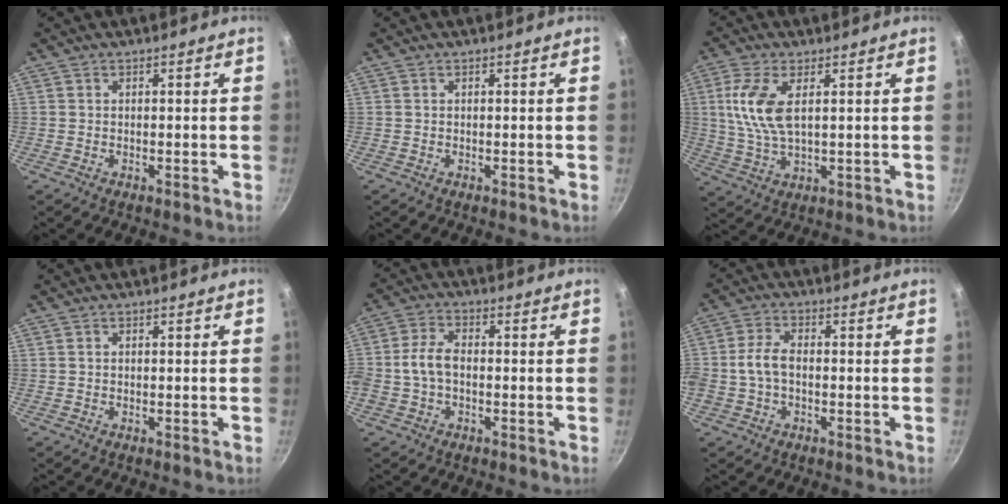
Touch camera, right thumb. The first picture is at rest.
{"total": 0.0}
{"total": 9.3, "force": [2.1, 4.1, 8.1], "torque": [-0.172, -0.001, 0.044]}
{"total": 0.0}
{"total": 6.0, "force": [-1.0, 3.8, 4.5], "torque": [-0.088, 0.025, -0.027]}
{"total": 5.4, "force": [-0.9, 3.3, 4.2], "torque": [-0.084, 0.021, -0.023]}